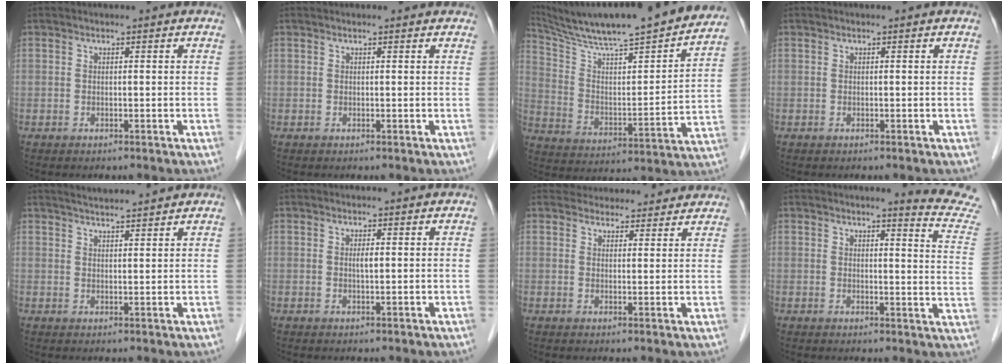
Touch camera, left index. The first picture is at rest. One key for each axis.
{"total": 1.9, "fx": 1.7, "fy": 0.5, "fz": 0.7, "tx": -0.015, "ty": 0.011, "tz": 0.013}
{"total": 26.7, "fx": 23.5, "fy": 2.0, "fz": 12.6, "tx": -0.210, "ty": -0.025, "tz": 0.343}
{"total": 0.0}
{"total": 6.1, "fx": 5.8, "fy": 0.1, "fz": 2.1, "tx": -0.038, "ty": 0.021, "tz": 0.087}
{"total": 0.9, "fx": 0.2, "fy": 0.1, "fz": 0.9, "tx": -0.021, "ty": -0.001, "tz": 0.004}
{"total": 9.9, "fx": 9.5, "fy": 2.8, "fz": 1.3, "tx": 0.001, "ty": 0.023, "tz": 0.109}
{"total": 9.3, "fx": 9.2, "fy": -1.5, "fz": 1.1, "tx": -0.013, "ty": -0.096, "tz": 0.082}